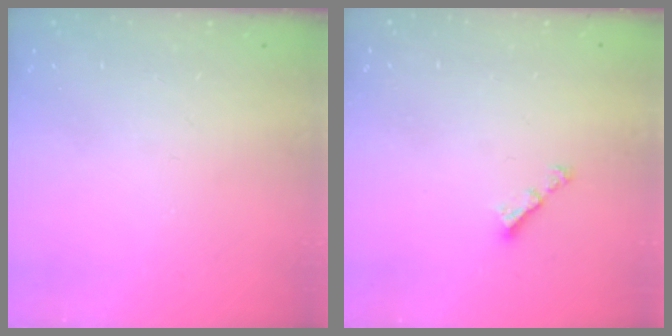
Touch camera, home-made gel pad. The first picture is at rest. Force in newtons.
{"total": 3.0, "press": 2.9, "slide": 0.5}